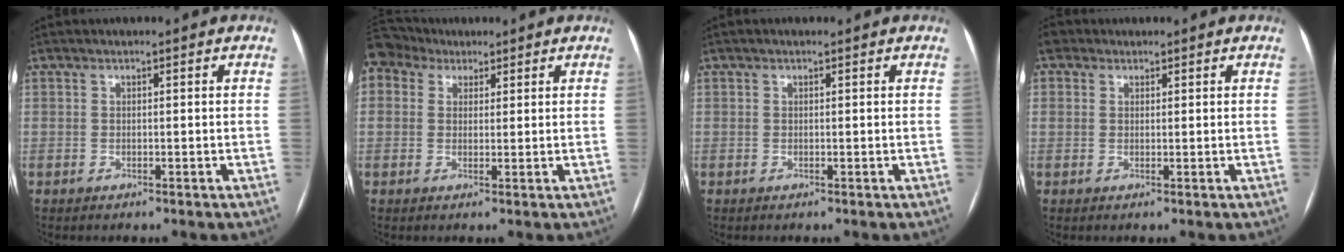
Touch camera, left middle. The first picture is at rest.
{"total": 2.8, "force": [2.4, 1.4, -0.3], "torque": [0.015, 0.021, 0.051]}
{"total": 0.0}
{"total": 0.9, "force": [-0.5, -0.3, -0.7], "torque": [0.026, -0.002, -0.009]}